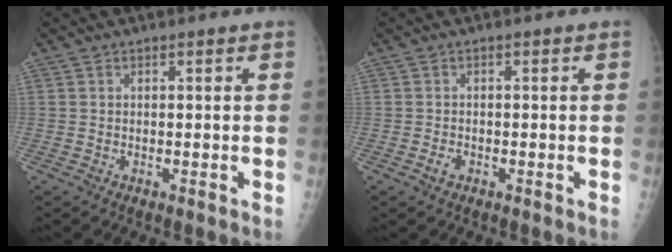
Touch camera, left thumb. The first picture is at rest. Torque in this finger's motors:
{"motor_torque": [-0.32, 0.18, 0.17, 0.08, 0.01]}